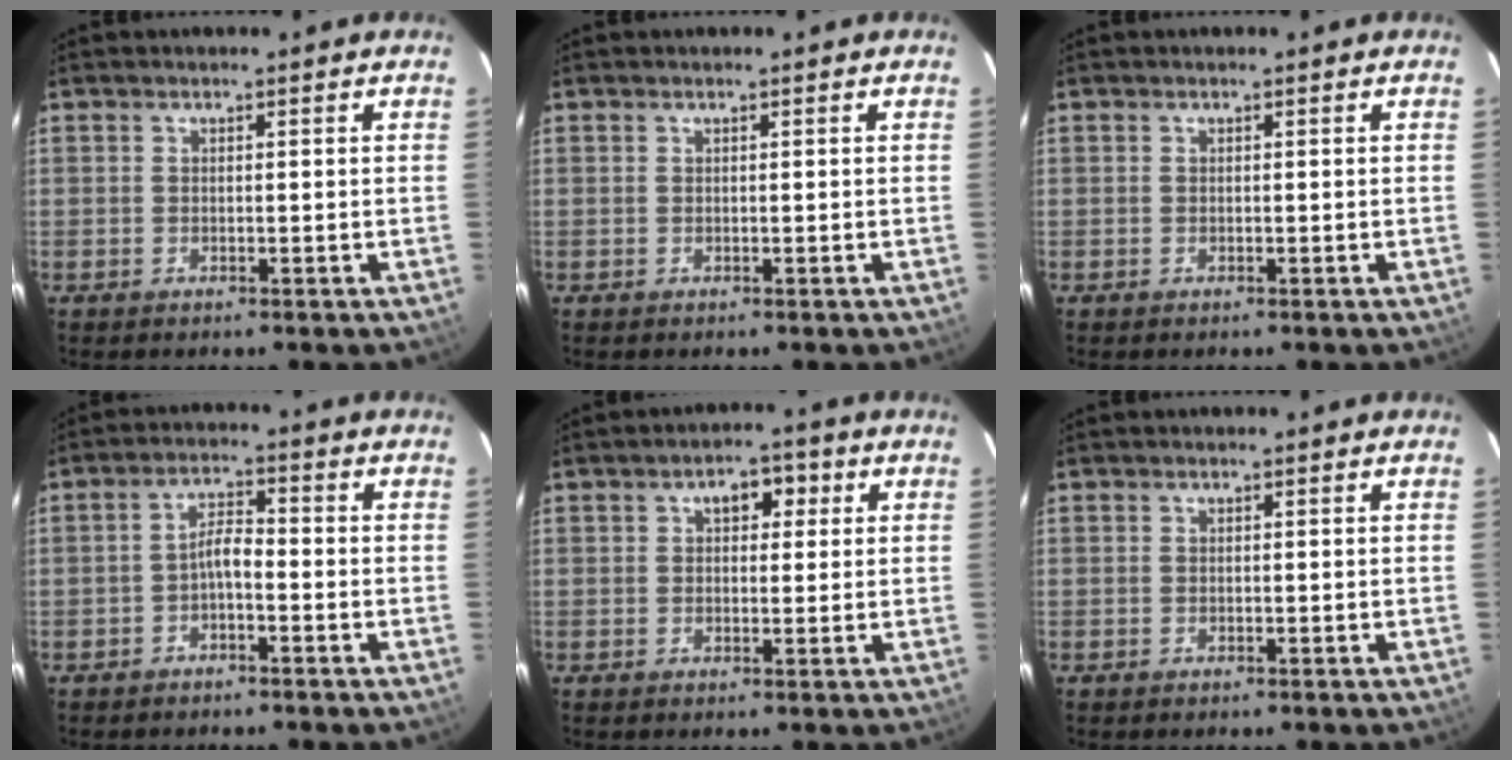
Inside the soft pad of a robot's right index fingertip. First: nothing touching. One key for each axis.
{"total": 0.0}
{"total": 0.0}
{"total": 3.3, "fx": -1.9, "fy": 1.0, "fz": 2.4, "tx": -0.045, "ty": 0.015, "tz": -0.033}
{"total": 4.5, "fx": 1.3, "fy": 2.9, "fz": 3.1, "tx": -0.040, "ty": 0.022, "tz": 0.020}
{"total": 0.0}